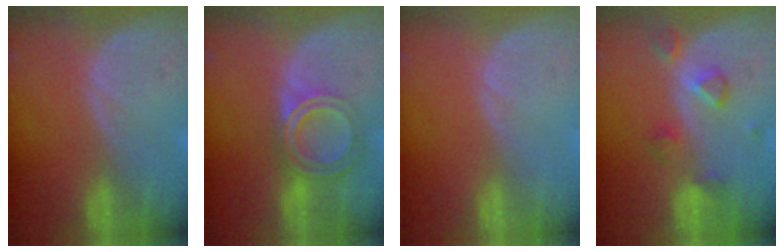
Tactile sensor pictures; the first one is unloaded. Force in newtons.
{"total": 6.4, "press": 5.4, "slide": 3.4}
{"total": 0.0}
{"total": 4.1, "press": 4.0, "slide": 0.9}